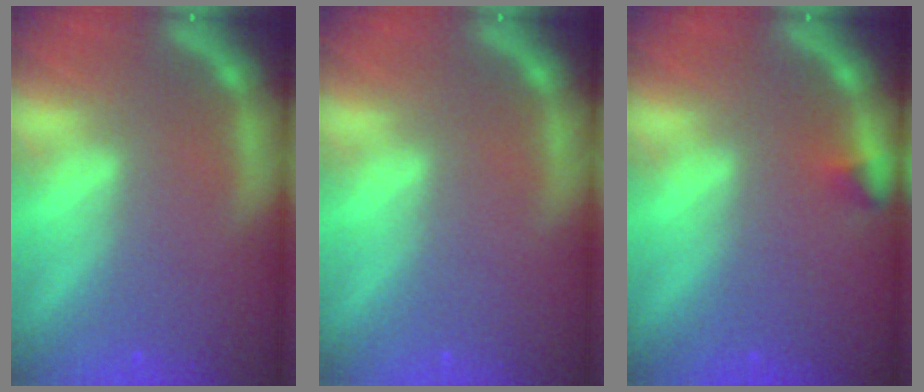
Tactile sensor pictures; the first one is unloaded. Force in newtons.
{"total": 0.0}
{"total": 0.9}